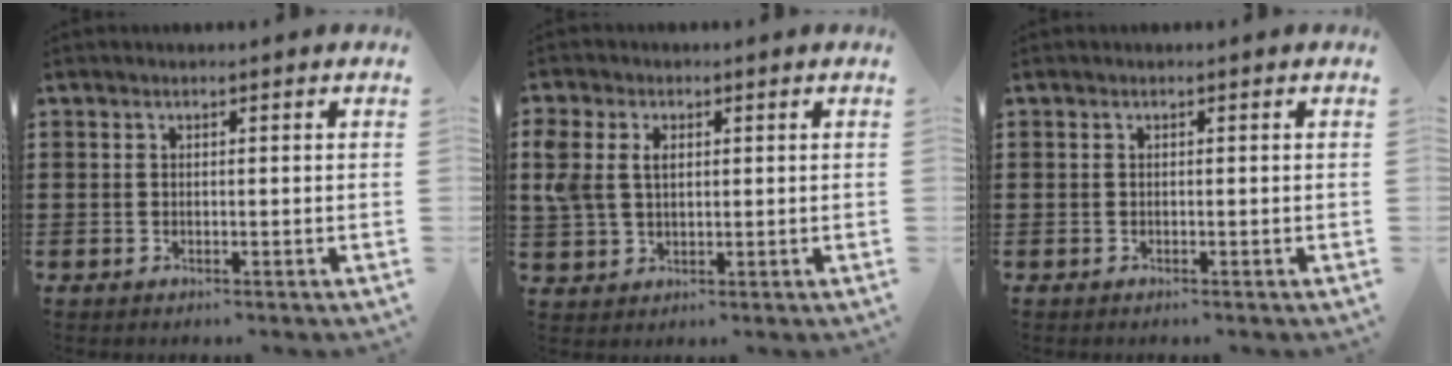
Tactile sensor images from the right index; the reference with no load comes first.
{"total": 4.3, "force": [1.3, 3.1, 2.8], "torque": [-0.080, 0.007, 0.017]}
{"total": 0.0}